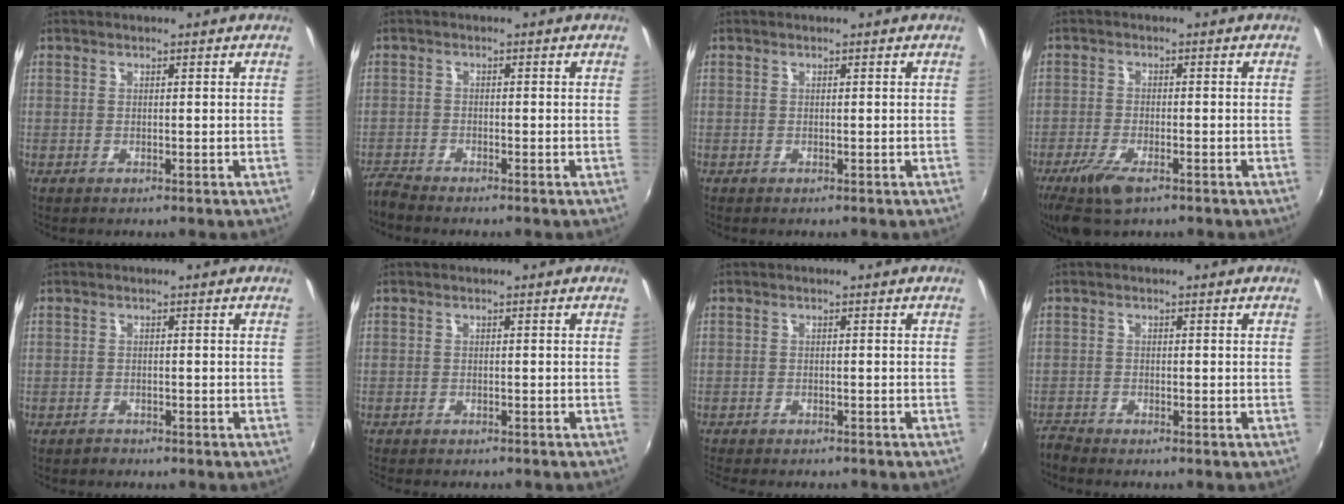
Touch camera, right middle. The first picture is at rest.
{"total": 2.9, "force": [-2.9, 0.0, 0.2], "torque": [-0.017, -0.013, -0.062]}
{"total": 0.0}
{"total": 7.4, "force": [-4.7, 2.6, 5.1], "torque": [-0.124, -0.021, -0.088]}
{"total": 1.1, "force": [-1.0, 0.5, -0.1], "torque": [-0.001, 0.002, -0.017]}
{"total": 2.9, "force": [-2.7, 0.6, 1.0], "torque": [-0.028, -0.013, -0.044]}
{"total": 5.2, "force": [-4.7, 1.0, 2.0], "torque": [-0.051, -0.019, -0.077]}
{"total": 2.3, "force": [-2.3, -0.1, -0.1], "torque": [-0.008, -0.012, -0.053]}